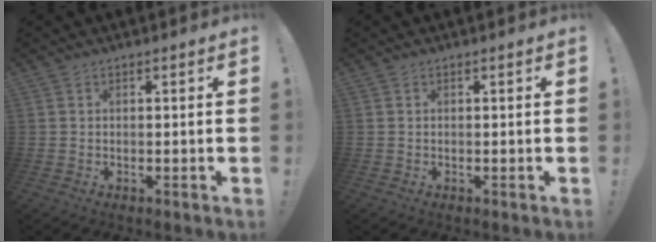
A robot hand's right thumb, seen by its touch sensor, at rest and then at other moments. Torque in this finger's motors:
{"motor_torque": [1.76, 1.93, 0.31, -0.37, 0.00]}